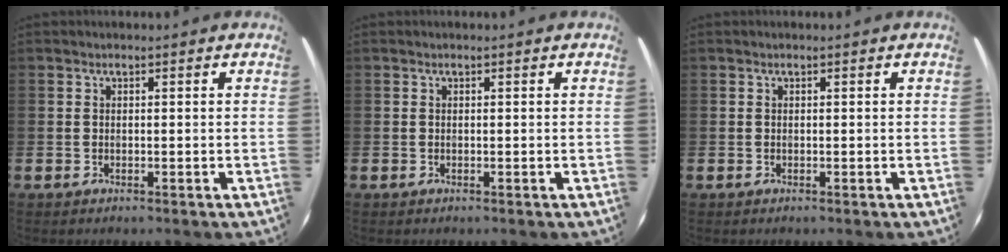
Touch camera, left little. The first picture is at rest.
{"total": 0.0}
{"total": 0.0}